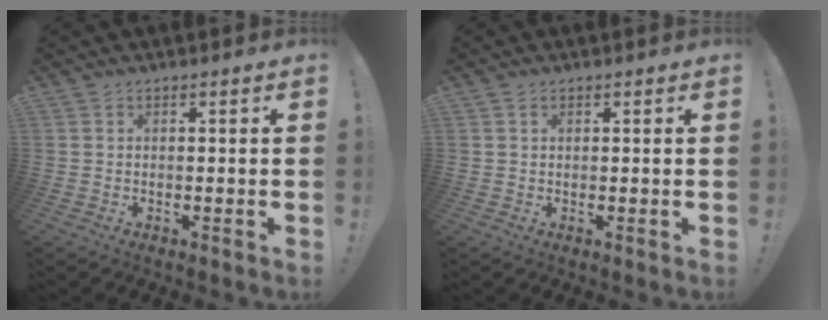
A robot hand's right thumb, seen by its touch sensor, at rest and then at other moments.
{"total": 0.9, "force": [0.4, 0.8, -0.1], "torque": [0.009, 0.000, 0.007]}